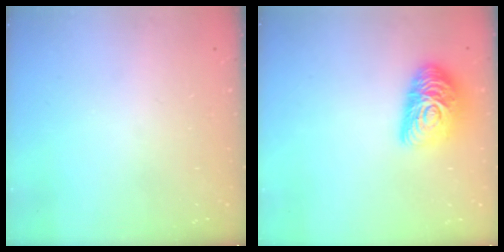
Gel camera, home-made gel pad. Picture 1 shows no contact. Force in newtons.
{"total": 13.8, "press": 13.8, "slide": 0.4}